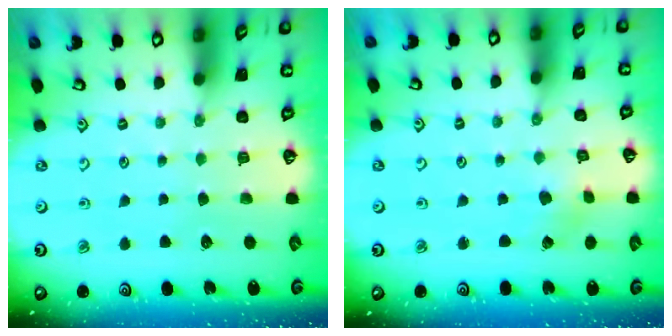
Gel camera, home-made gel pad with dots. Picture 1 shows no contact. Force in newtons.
{"total": 2.2, "press": 2.2, "slide": 0.4}